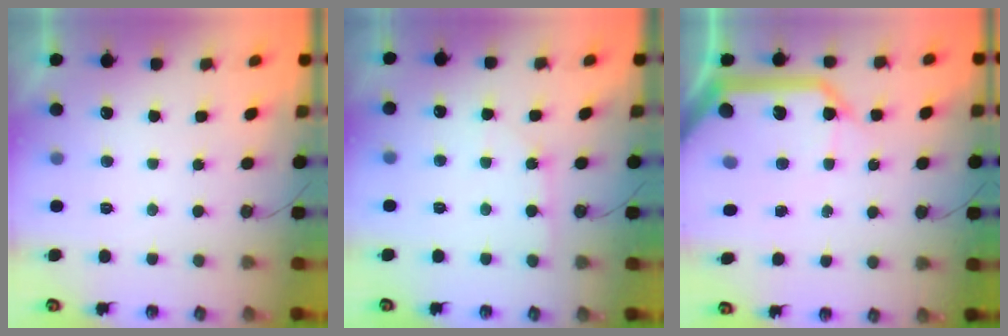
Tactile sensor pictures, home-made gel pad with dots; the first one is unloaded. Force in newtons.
{"total": 5.0, "press": 5.0, "slide": 0.5}
{"total": 21.5, "press": 21.3, "slide": 3.1}